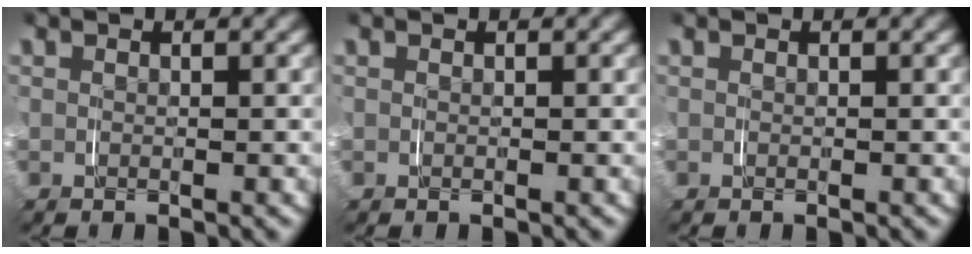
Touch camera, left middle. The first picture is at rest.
{"total": 0.0}
{"total": 0.0}